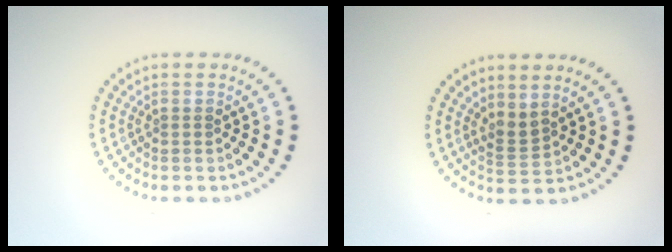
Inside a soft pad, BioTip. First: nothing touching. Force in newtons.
{"total": 1.8, "press": 1.3, "slide": 1.1}